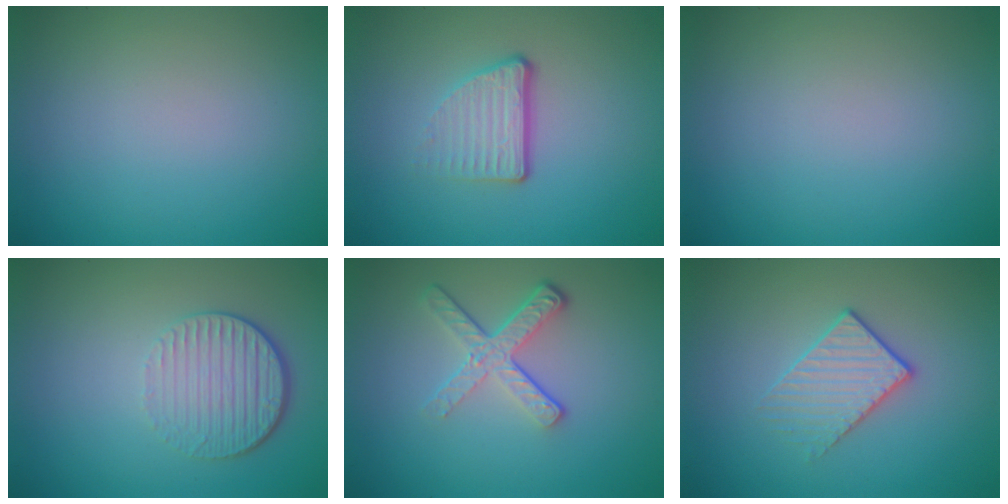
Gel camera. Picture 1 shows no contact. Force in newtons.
{"total": 3.4, "press": 2.2, "slide": 2.7}
{"total": 0.0}
{"total": 4.4, "press": 3.0, "slide": 3.2}
{"total": 3.9, "press": 2.6, "slide": 2.9}
{"total": 2.2, "press": 1.9, "slide": 1.2}